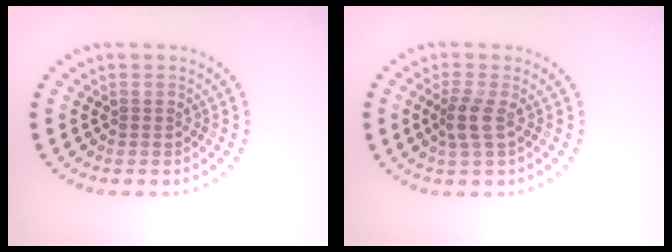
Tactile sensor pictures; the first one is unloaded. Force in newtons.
{"total": 2.0, "press": 1.6, "slide": 1.3}